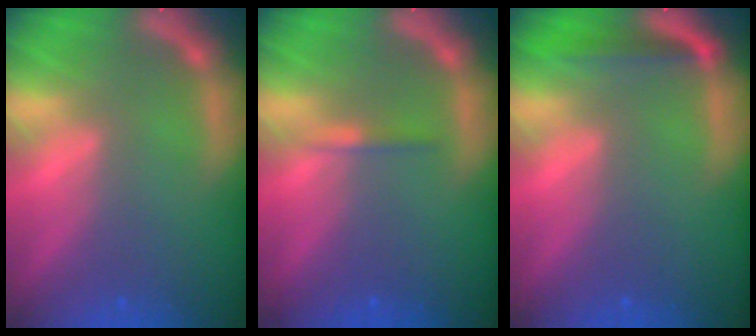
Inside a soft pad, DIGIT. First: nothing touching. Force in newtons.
{"total": 0.9}
{"total": 2.5}